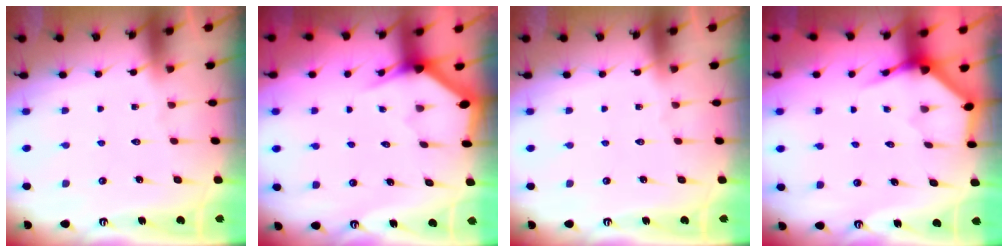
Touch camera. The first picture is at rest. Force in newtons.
{"total": 3.1, "press": 3.1, "slide": 0.2}
{"total": 0.0}
{"total": 3.9, "press": 3.9, "slide": 0.3}